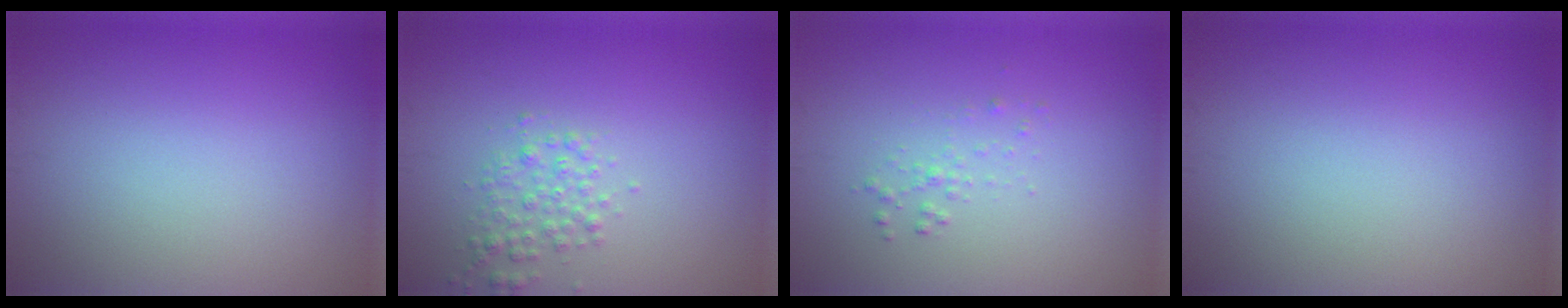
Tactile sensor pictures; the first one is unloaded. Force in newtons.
{"total": 2.0, "press": 2.0, "slide": 0.1}
{"total": 0.9, "press": 0.9, "slide": 0.0}
{"total": 0.0}